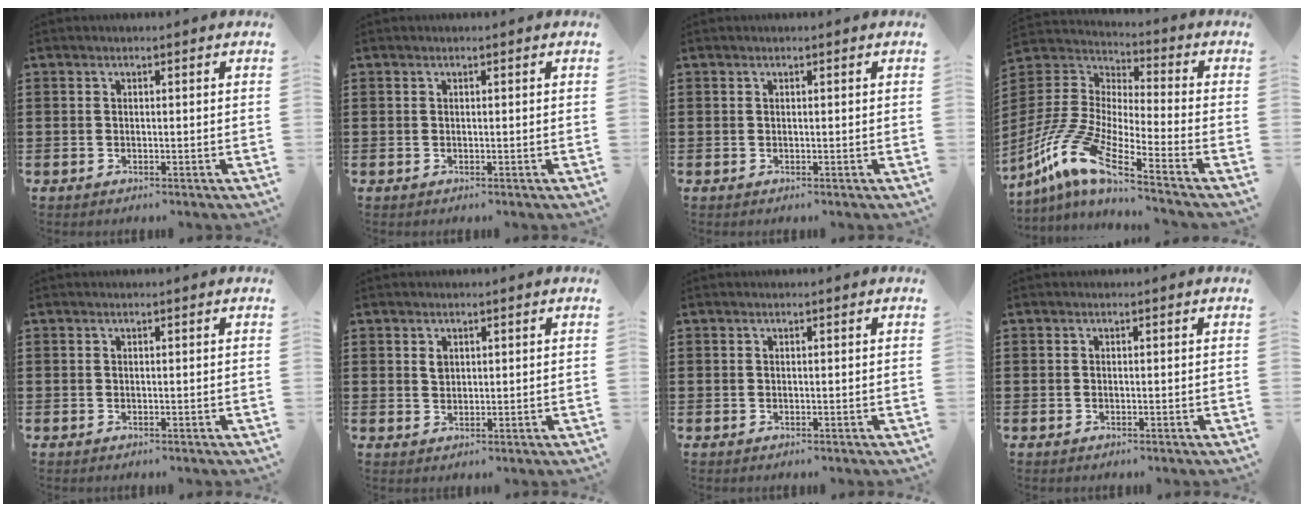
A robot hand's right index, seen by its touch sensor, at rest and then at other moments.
{"total": 0.0}
{"total": 0.0}
{"total": 11.4, "force": [-8.5, 1.7, 7.4], "torque": [-0.189, -0.015, -0.185]}
{"total": 0.0}
{"total": 1.6, "force": [0.7, 1.1, 0.9], "torque": [-0.019, 0.004, 0.013]}
{"total": 0.0}
{"total": 0.0}